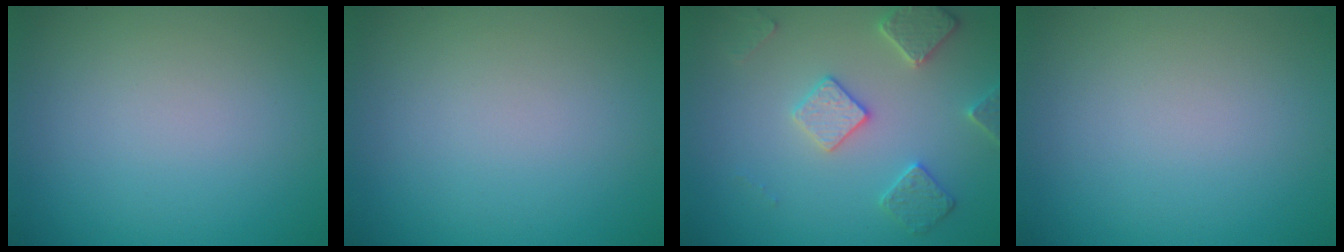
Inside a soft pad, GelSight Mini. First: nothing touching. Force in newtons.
{"total": 0.0}
{"total": 3.5, "press": 3.3, "slide": 1.2}
{"total": 0.0}